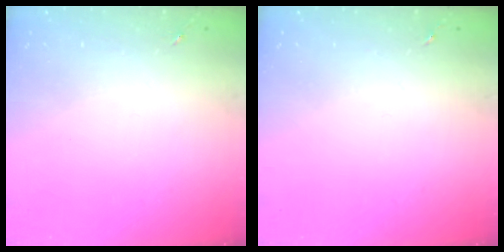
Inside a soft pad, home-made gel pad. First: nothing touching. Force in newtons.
{"total": 0.0}